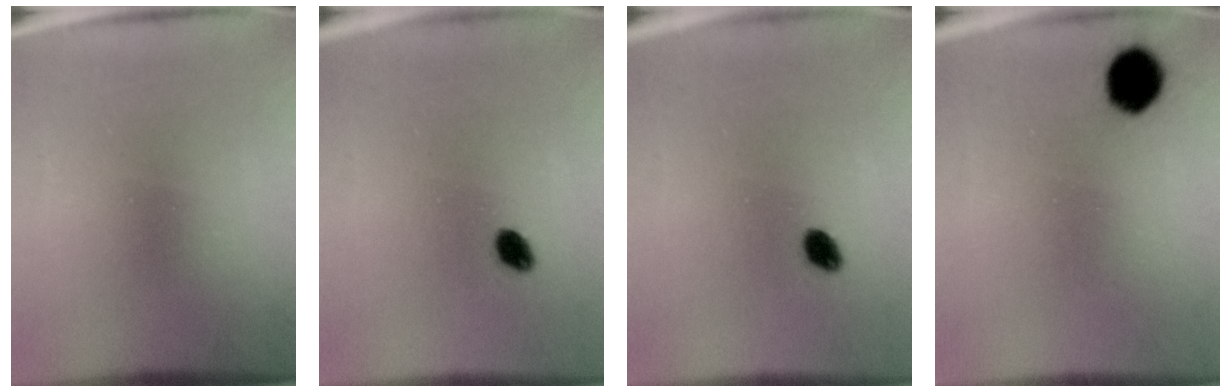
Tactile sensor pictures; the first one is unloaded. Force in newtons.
{"total": 2.4}
{"total": 2.4}
{"total": 6.8}